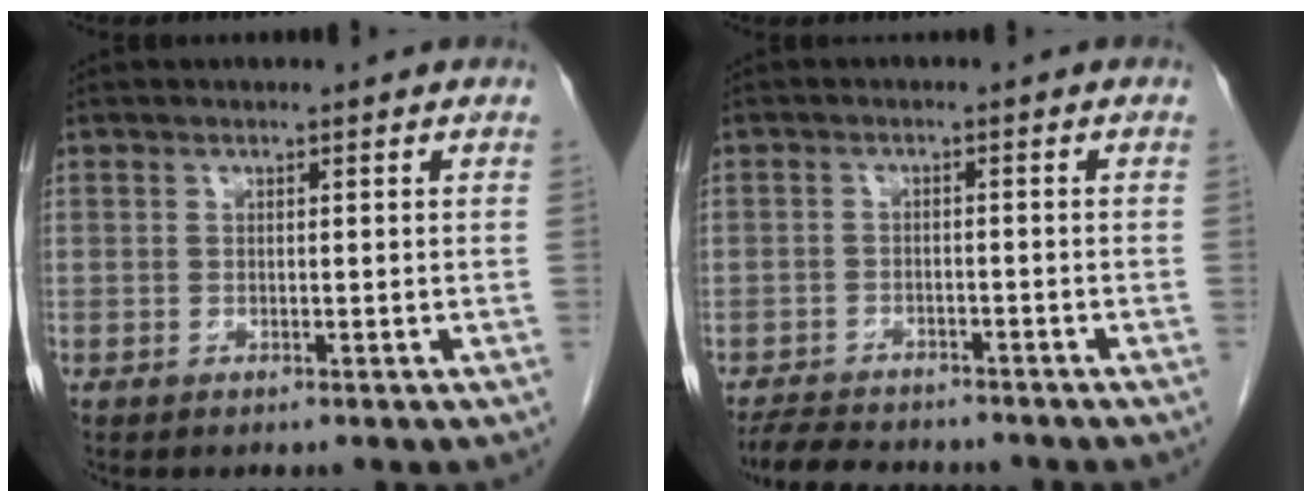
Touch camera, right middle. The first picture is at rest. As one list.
[{"total": 7.7, "force": [-7.0, 2.2, 2.4], "torque": [-0.041, -0.012, -0.108]}]